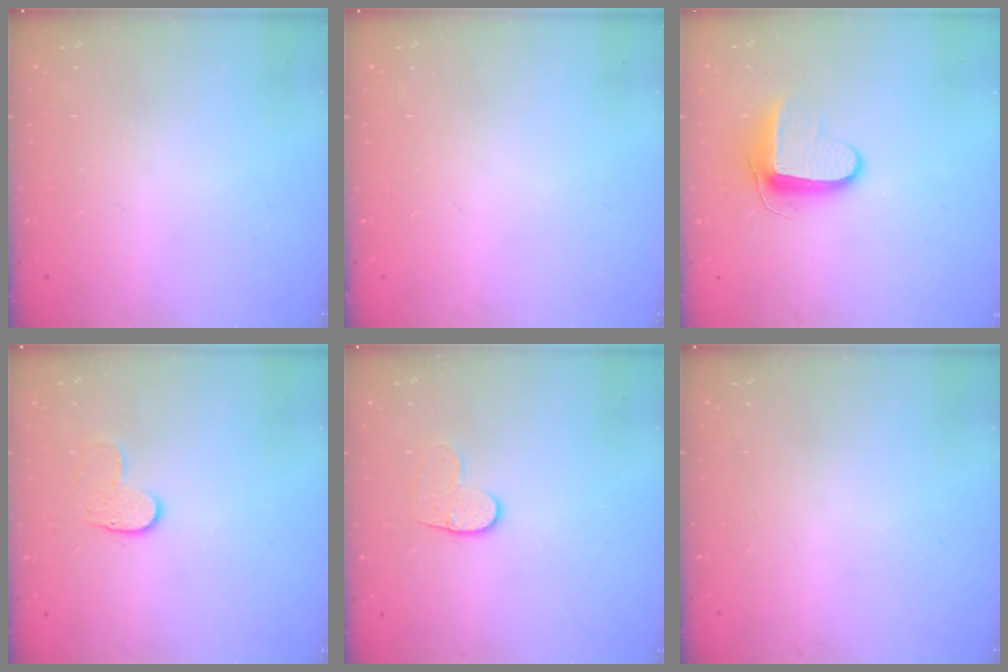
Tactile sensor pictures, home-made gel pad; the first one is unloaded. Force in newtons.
{"total": 0.0}
{"total": 9.8, "press": 9.7, "slide": 1.1}
{"total": 5.1, "press": 5.1, "slide": 0.5}
{"total": 7.0, "press": 7.0, "slide": 0.7}
{"total": 0.0}